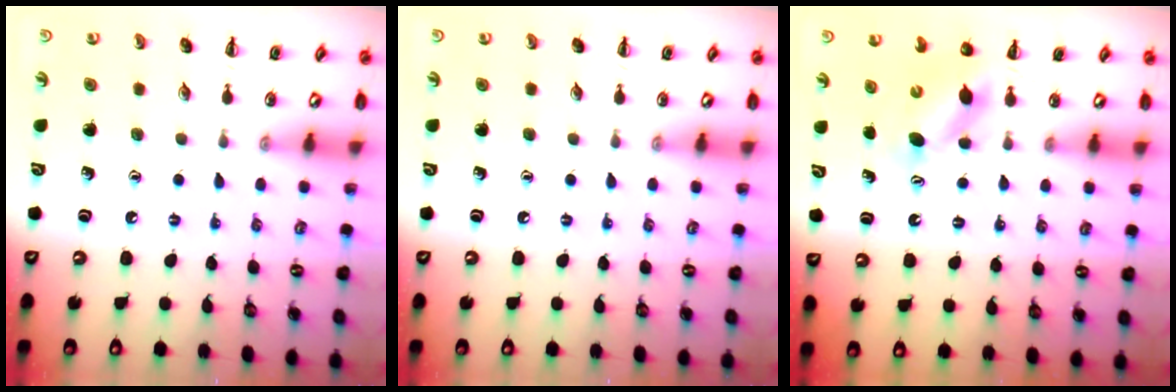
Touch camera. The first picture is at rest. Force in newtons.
{"total": 0.0}
{"total": 5.2, "press": 5.2, "slide": 0.3}